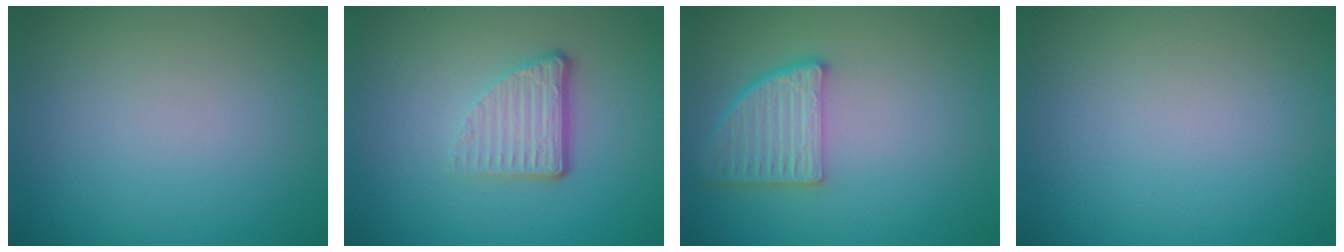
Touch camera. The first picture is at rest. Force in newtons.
{"total": 3.8, "press": 2.5, "slide": 2.9}
{"total": 4.6, "press": 3.9, "slide": 2.4}
{"total": 0.0}